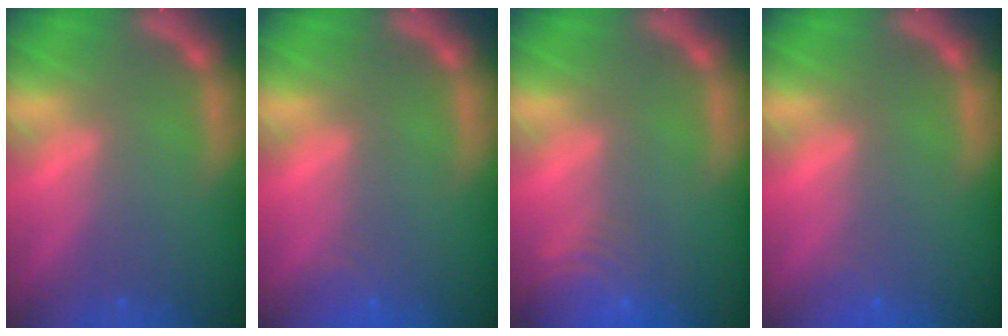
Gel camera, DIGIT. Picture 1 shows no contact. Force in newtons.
{"total": 1.4}
{"total": 6.0}
{"total": 0.9}